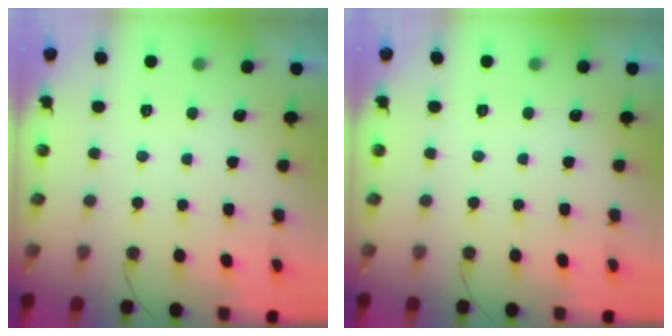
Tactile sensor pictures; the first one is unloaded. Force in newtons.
{"total": 0.0}